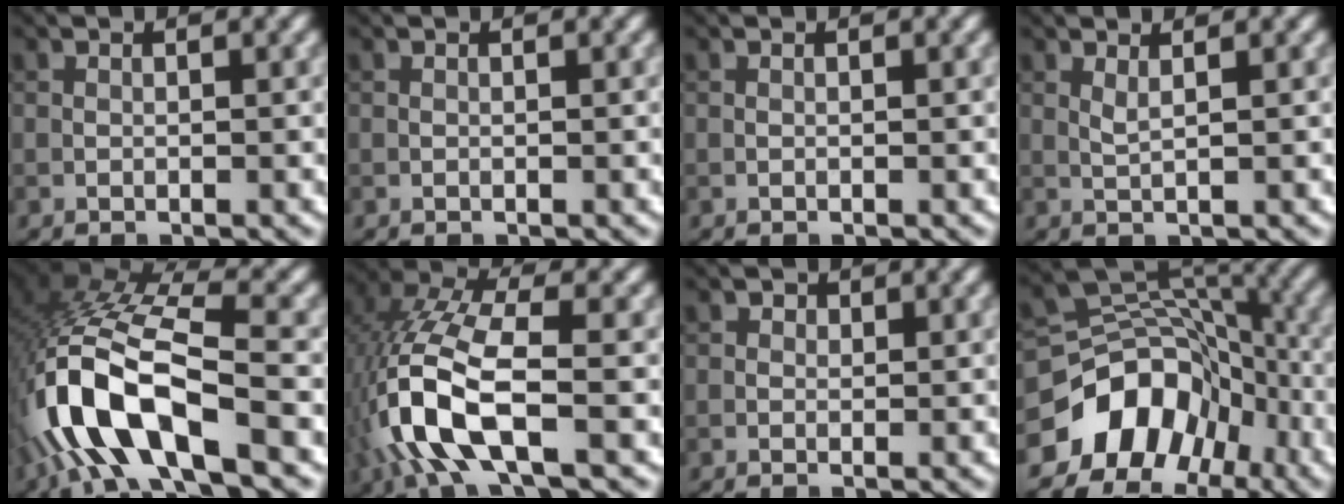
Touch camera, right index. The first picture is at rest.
{"total": 0.0}
{"total": 0.0}
{"total": 1.0, "force": [0.6, 0.1, 0.8], "torque": [-0.020, 0.002, 0.011]}
{"total": 11.7, "force": [-4.7, 4.4, 9.9], "torque": [-0.212, 0.006, -0.092]}
{"total": 9.5, "force": [-2.6, 3.9, 8.3], "torque": [-0.192, 0.004, -0.059]}
{"total": 0.9, "force": [0.3, 0.7, 0.3], "torque": [-0.004, -0.003, -0.003]}
{"total": 9.0, "force": [-4.4, 6.6, 4.3], "torque": [-0.057, 0.006, -0.080]}